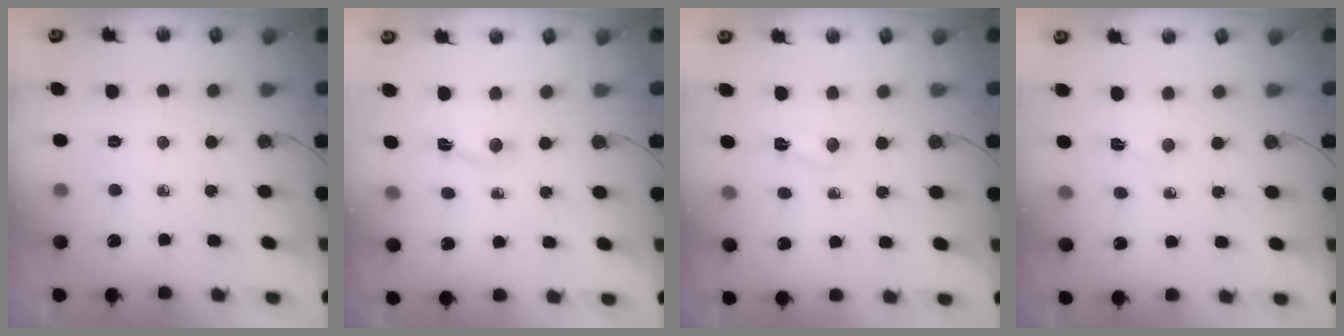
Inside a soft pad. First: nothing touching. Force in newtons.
{"total": 1.4, "press": 1.4, "slide": 0.3}
{"total": 2.4, "press": 2.1, "slide": 1.1}
{"total": 3.9, "press": 1.0, "slide": 3.8}